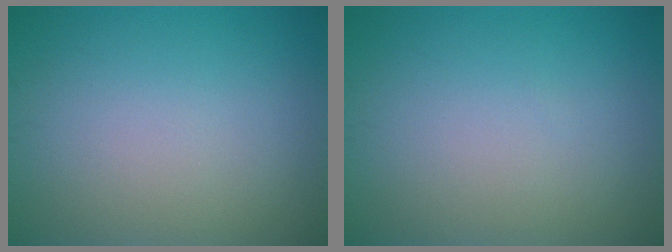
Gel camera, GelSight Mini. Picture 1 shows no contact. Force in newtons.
{"total": 0.0}